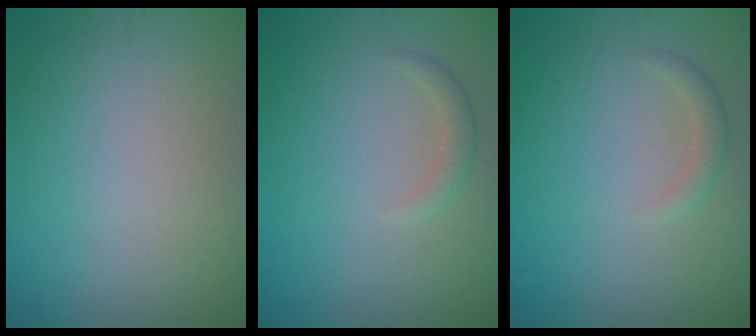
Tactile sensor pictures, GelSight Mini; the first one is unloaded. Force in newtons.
{"total": 1.2, "press": 1.2, "slide": 0.0}
{"total": 1.2, "press": 1.2, "slide": 0.0}